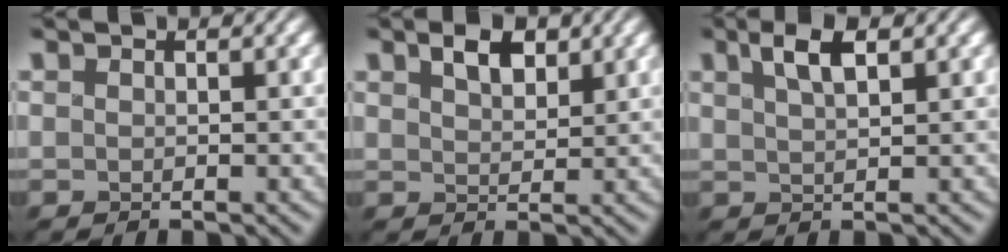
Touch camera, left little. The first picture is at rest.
{"total": 2.5, "force": [1.2, 1.4, 1.7], "torque": [-0.037, -0.002, 0.015]}
{"total": 3.2, "force": [1.5, 1.0, 2.6], "torque": [-0.052, 0.001, 0.020]}